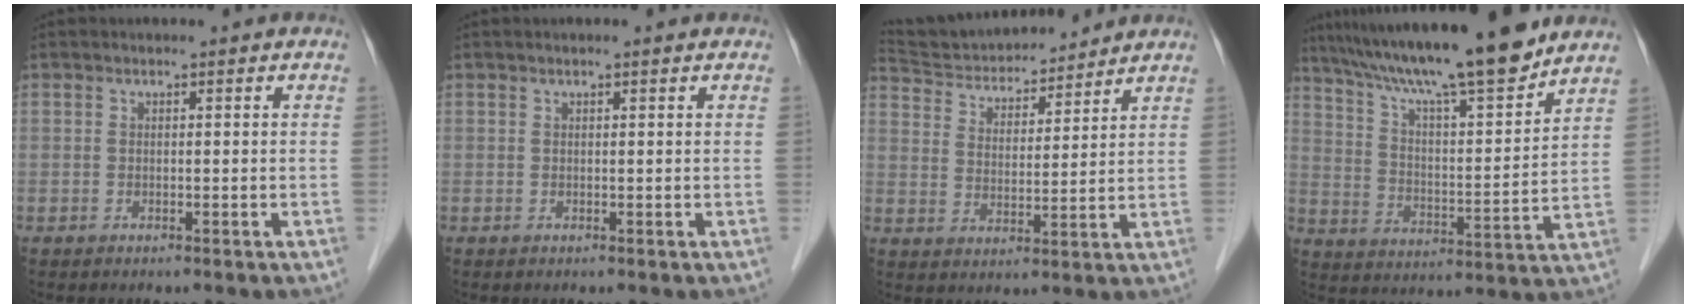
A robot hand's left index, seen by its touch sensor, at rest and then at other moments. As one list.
[{"total": 0.7, "force": [0.6, 0.0, 0.4], "torque": [-0.011, 0.007, 0.011]}, {"total": 14.2, "force": [13.4, 2.8, 3.6], "torque": [-0.065, 0.021, 0.229]}, {"total": 19.4, "force": [16.1, 1.0, 10.7], "torque": [-0.179, 0.008, 0.261]}]